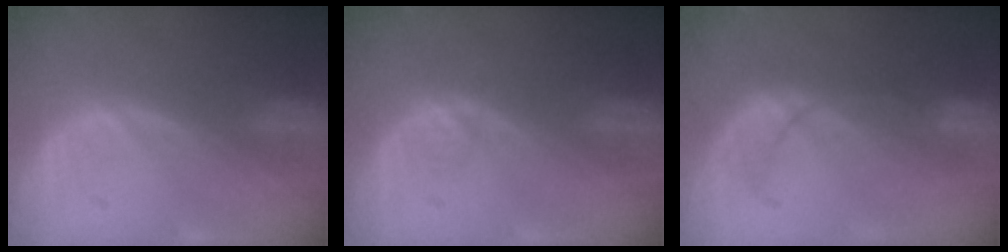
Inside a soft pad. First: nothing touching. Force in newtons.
{"total": 1.2, "press": 1.2, "slide": 0.2}
{"total": 5.1, "press": 5.1, "slide": 0.7}